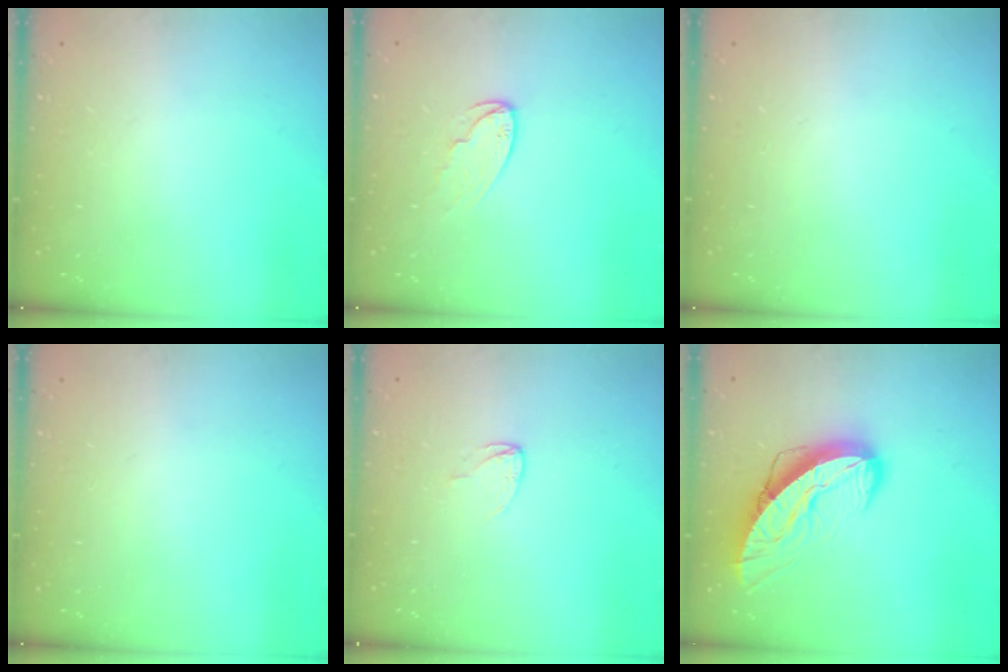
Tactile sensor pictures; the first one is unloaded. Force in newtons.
{"total": 6.0, "press": 6.0, "slide": 0.5}
{"total": 0.0}
{"total": 0.0}
{"total": 4.0, "press": 4.0, "slide": 0.3}
{"total": 10.6, "press": 10.6, "slide": 0.9}